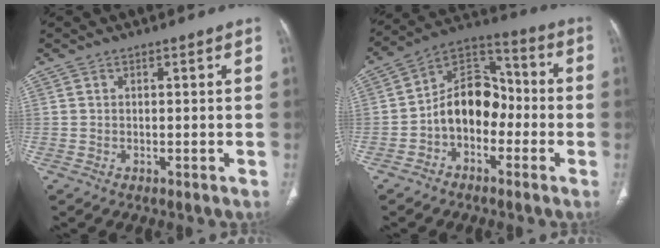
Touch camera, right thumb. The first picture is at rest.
{"total": 12.4, "force": [-2.8, 8.9, 8.2], "torque": [-0.107, 0.053, -0.063]}